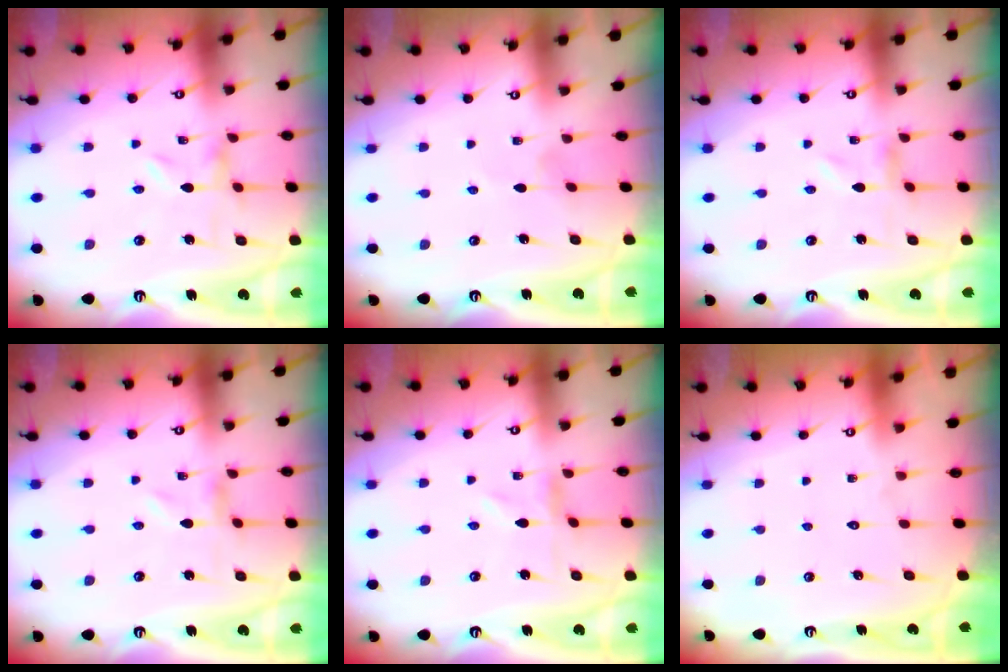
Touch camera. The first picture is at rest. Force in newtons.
{"total": 0.8, "press": 0.8, "slide": 0.2}
{"total": 0.0}
{"total": 0.0}
{"total": 0.6, "press": 0.6, "slide": 0.2}
{"total": 1.7, "press": 1.6, "slide": 0.1}